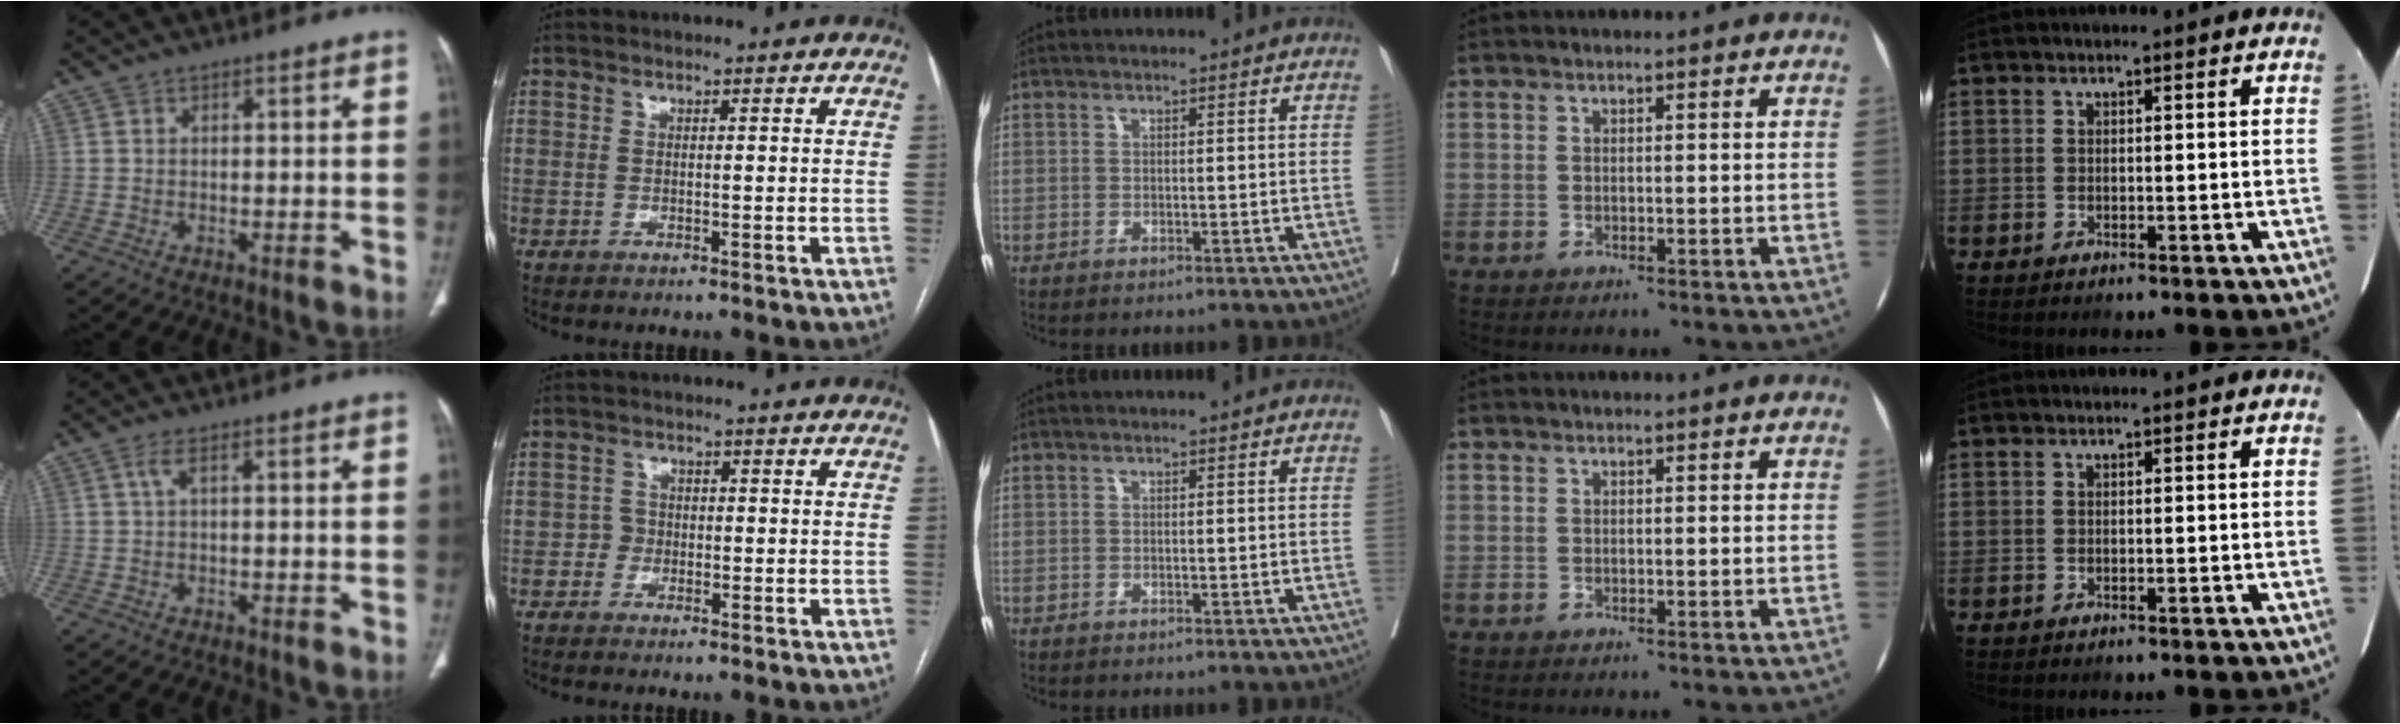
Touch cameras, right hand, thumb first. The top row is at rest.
{"thumb": {"total": 1.3, "force": [0.2, 0.2, 1.2], "torque": [-0.031, 0.009, 0.005]}, "index": {"total": 1.5, "force": [-0.8, 1.3, 0.1], "torque": [0.010, 0.009, -0.019]}}